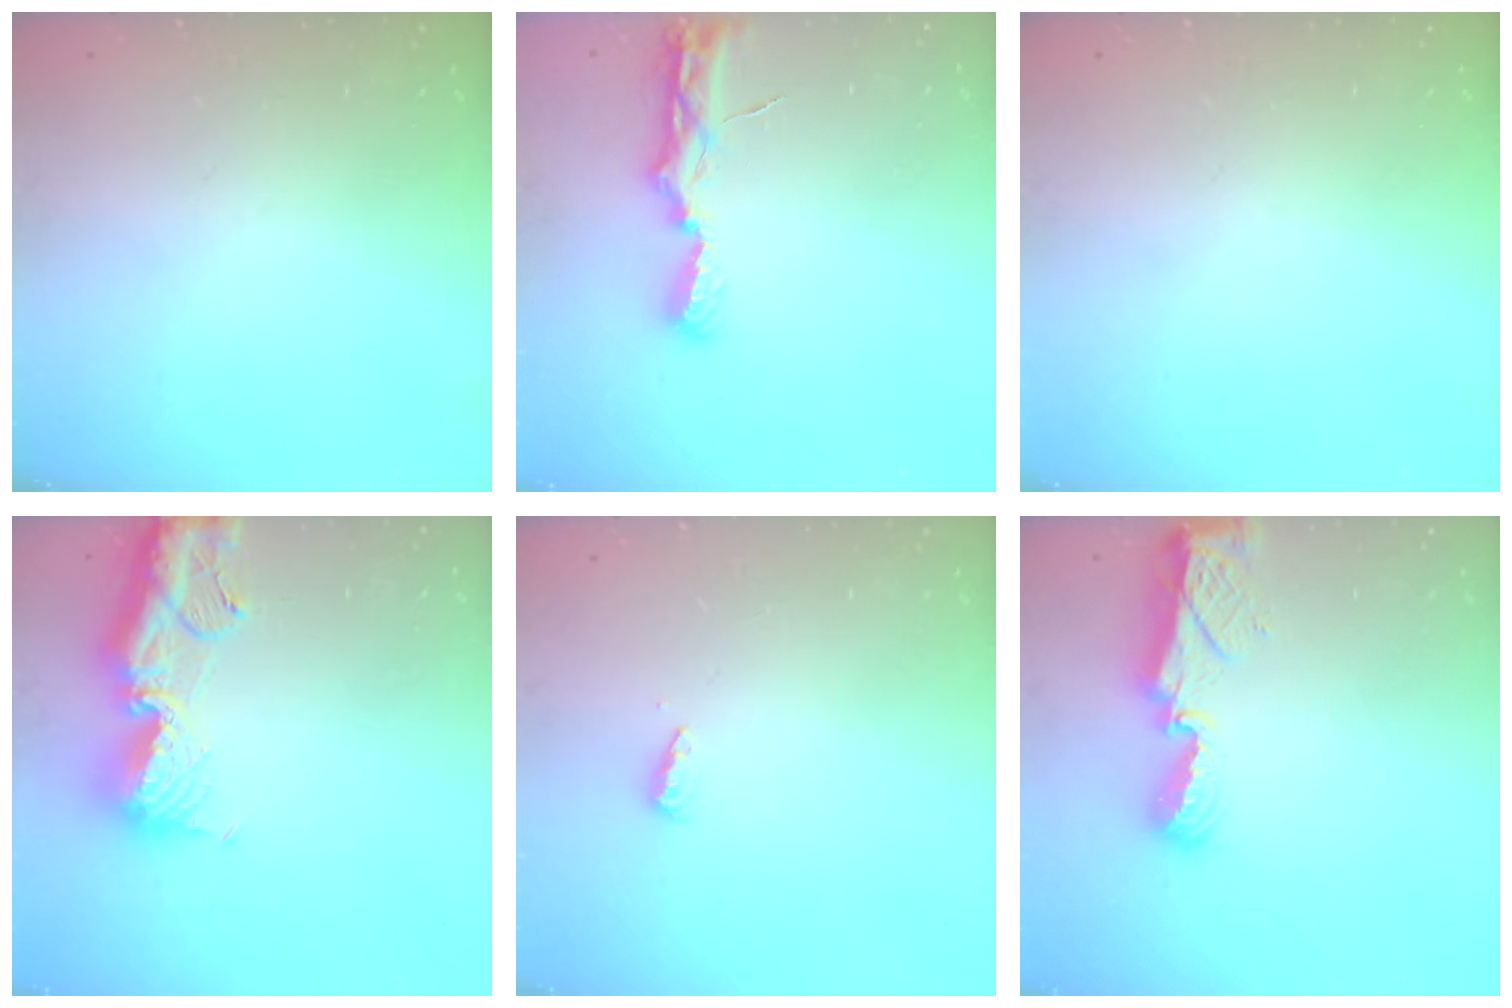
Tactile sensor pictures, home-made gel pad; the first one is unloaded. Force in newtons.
{"total": 7.7, "press": 7.7, "slide": 0.8}
{"total": 0.0}
{"total": 15.0, "press": 14.9, "slide": 1.8}
{"total": 3.6, "press": 3.6, "slide": 0.4}
{"total": 8.1, "press": 8.1, "slide": 0.9}